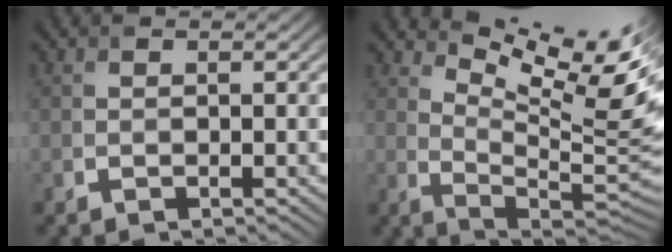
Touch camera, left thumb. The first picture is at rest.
{"total": 13.2, "force": [7.6, 3.5, 10.2], "torque": [-0.180, 0.005, 0.129]}